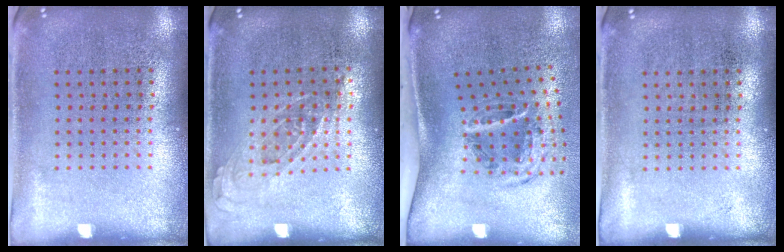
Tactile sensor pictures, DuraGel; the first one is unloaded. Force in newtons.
{"total": 0.7, "press": 0.7, "slide": 0.3}
{"total": 2.1, "press": 1.2, "slide": 1.7}
{"total": 0.0}